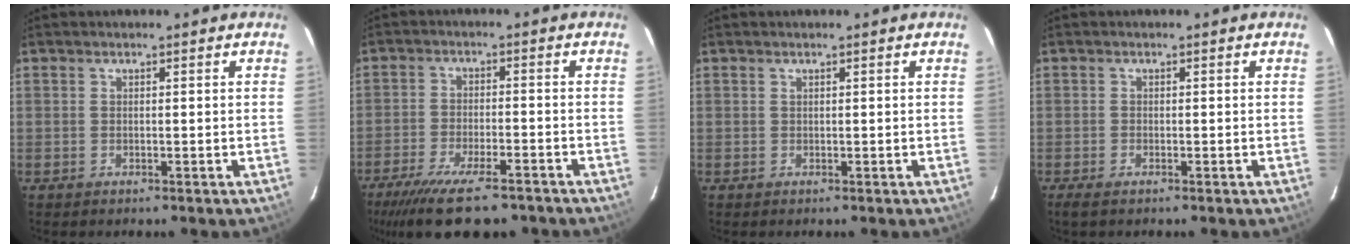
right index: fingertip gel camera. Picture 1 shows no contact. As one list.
[{"total": 13.9, "force": [-10.9, 3.3, 8.0], "torque": [-0.171, -0.039, -0.177]}, {"total": 0.0}, {"total": 1.4, "force": [-1.1, 0.4, 0.9], "torque": [-0.021, -0.003, -0.021]}]